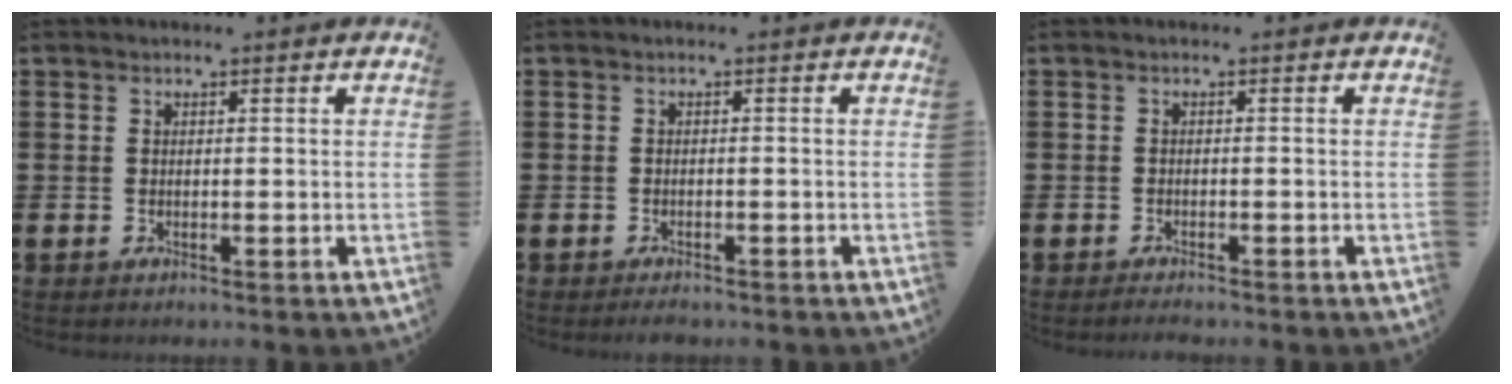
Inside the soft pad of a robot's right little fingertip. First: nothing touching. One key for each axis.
{"total": 0.8, "fx": -0.7, "fy": 0.2, "fz": 0.3, "tx": -0.008, "ty": -0.002, "tz": -0.015}
{"total": 0.8, "fx": -0.8, "fy": 0.0, "fz": 0.3, "tx": -0.007, "ty": -0.002, "tz": -0.016}